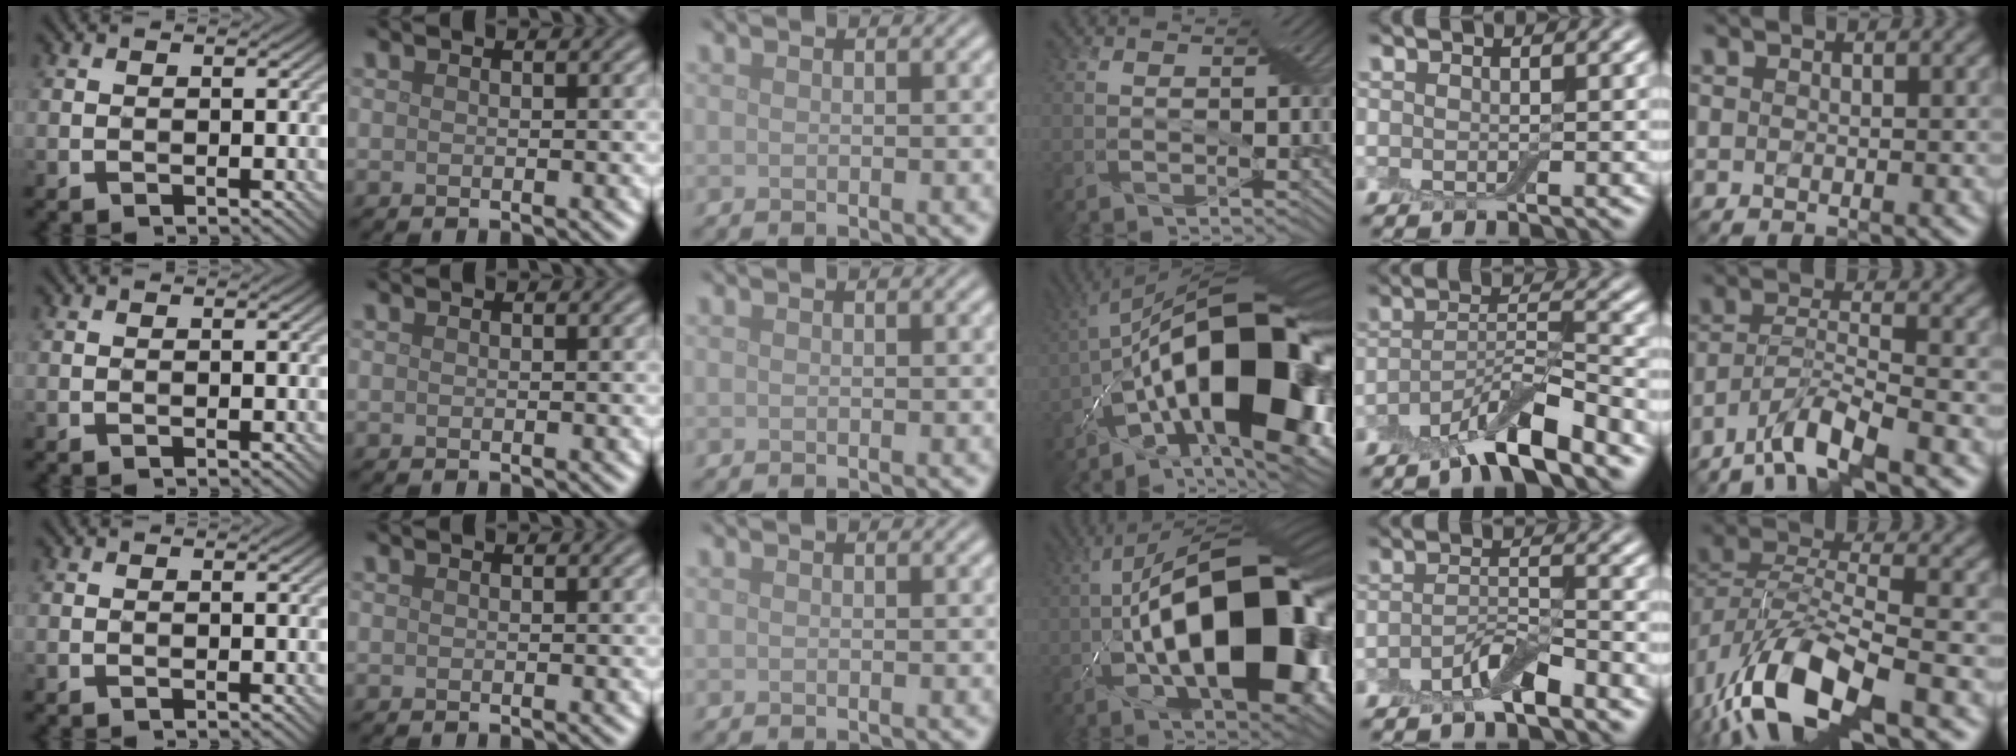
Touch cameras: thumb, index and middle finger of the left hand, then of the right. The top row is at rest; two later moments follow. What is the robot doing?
{"motion": "wrap", "object": "adhesive wrap"}